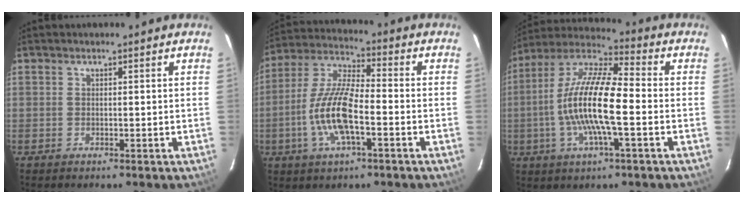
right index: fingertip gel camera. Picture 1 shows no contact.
{"total": 12.8, "force": [-3.9, 3.9, 11.6], "torque": [-0.246, 0.000, -0.080]}
{"total": 15.4, "force": [-2.5, 3.4, 14.8], "torque": [-0.289, 0.004, -0.058]}